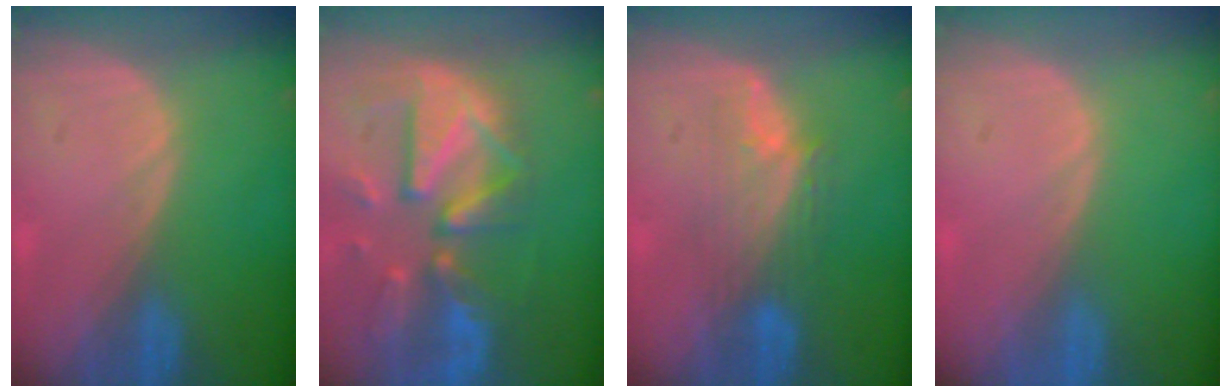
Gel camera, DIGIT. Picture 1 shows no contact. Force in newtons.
{"total": 12.3, "press": 10.6, "slide": 6.1}
{"total": 5.5, "press": 5.4, "slide": 0.7}
{"total": 0.0}